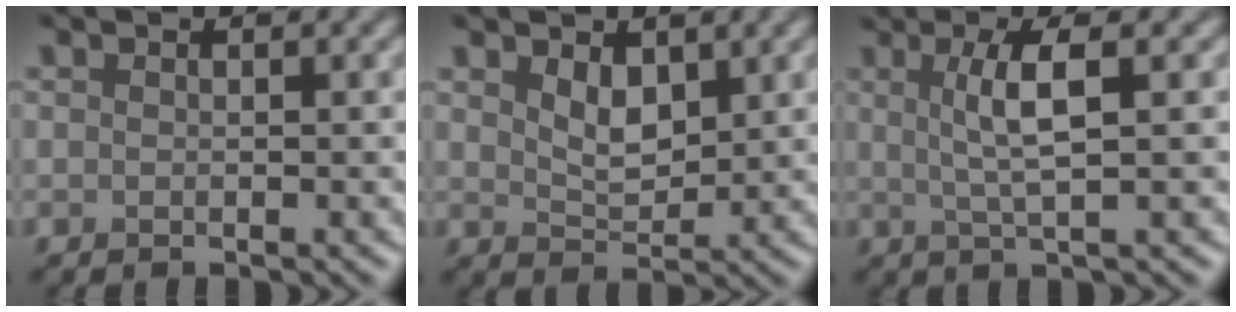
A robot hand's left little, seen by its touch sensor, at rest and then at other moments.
{"total": 2.7, "force": [1.3, 1.5, 1.7], "torque": [-0.036, -0.006, 0.029]}
{"total": 4.0, "force": [0.9, 0.7, 3.8], "torque": [-0.070, 0.002, 0.017]}